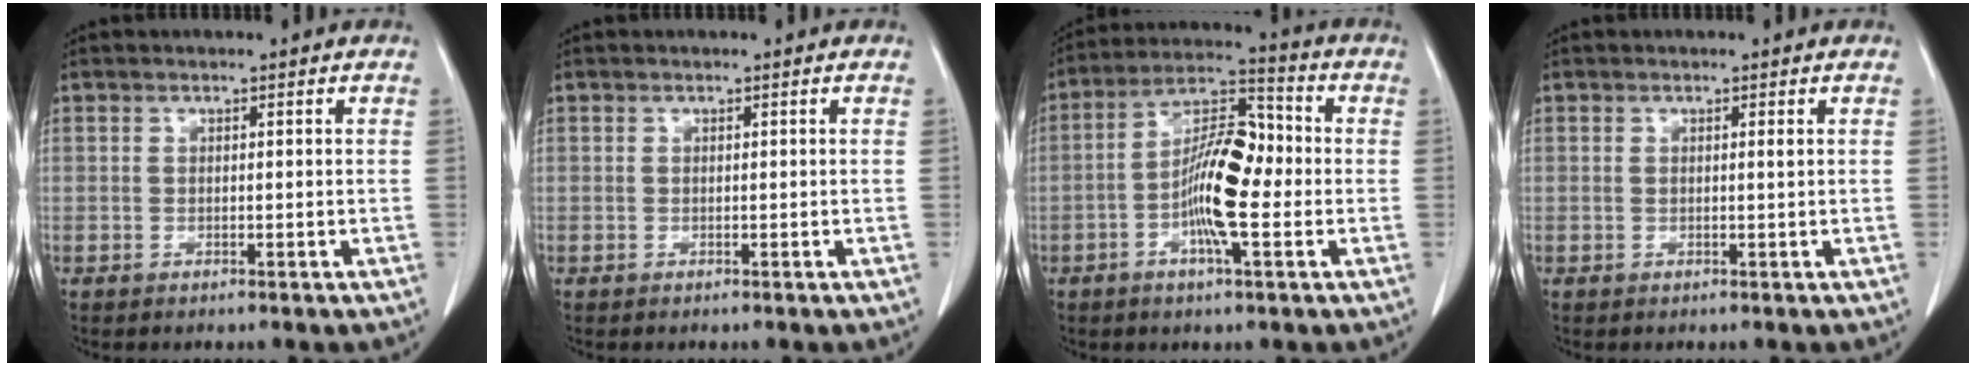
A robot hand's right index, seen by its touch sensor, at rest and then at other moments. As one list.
[{"total": 0.0}, {"total": 11.3, "force": [-1.9, 3.0, 10.8], "torque": [-0.197, 0.022, -0.037]}, {"total": 0.5, "force": [0.3, -0.1, 0.4], "torque": [-0.007, 0.000, 0.009]}]